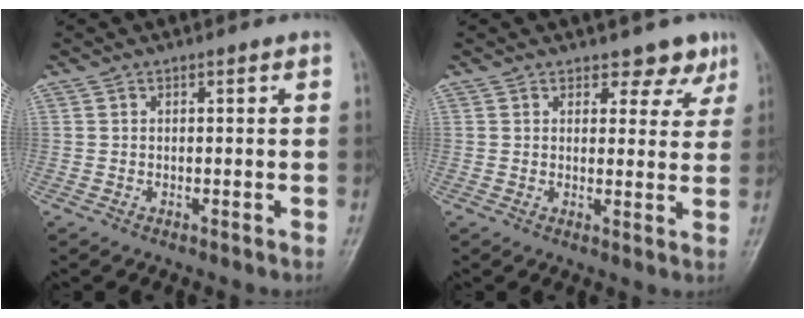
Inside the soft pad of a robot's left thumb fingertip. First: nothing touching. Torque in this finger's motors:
{"motor_torque": [-0.20, -0.13, -0.17, -0.24, 0.07]}